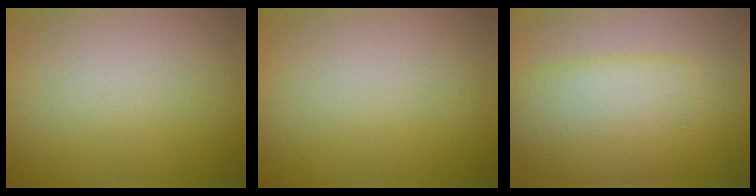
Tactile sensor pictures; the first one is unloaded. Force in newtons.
{"total": 0.0}
{"total": 6.6, "press": 6.6, "slide": 0.4}